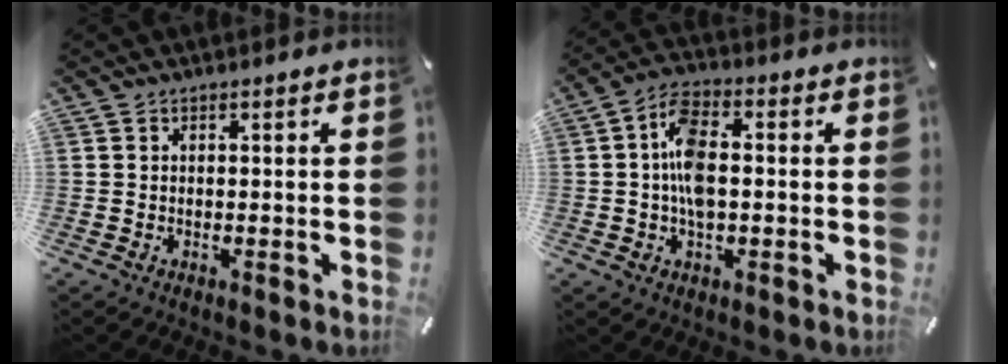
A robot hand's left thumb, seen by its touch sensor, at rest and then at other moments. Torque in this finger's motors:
{"motor_torque": [1.12, 1.57, 1.25, -0.10, 0.29]}